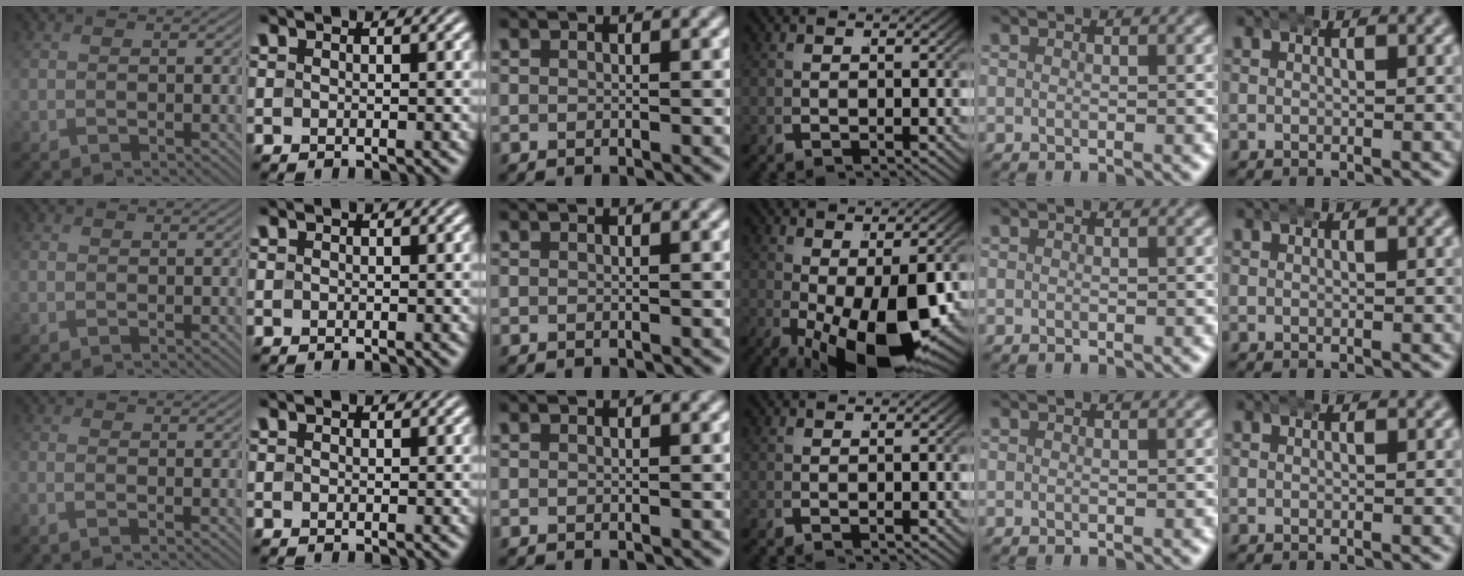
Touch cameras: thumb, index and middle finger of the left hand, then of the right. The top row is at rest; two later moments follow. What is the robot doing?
{"motion": "wrap", "object": "bandana"}